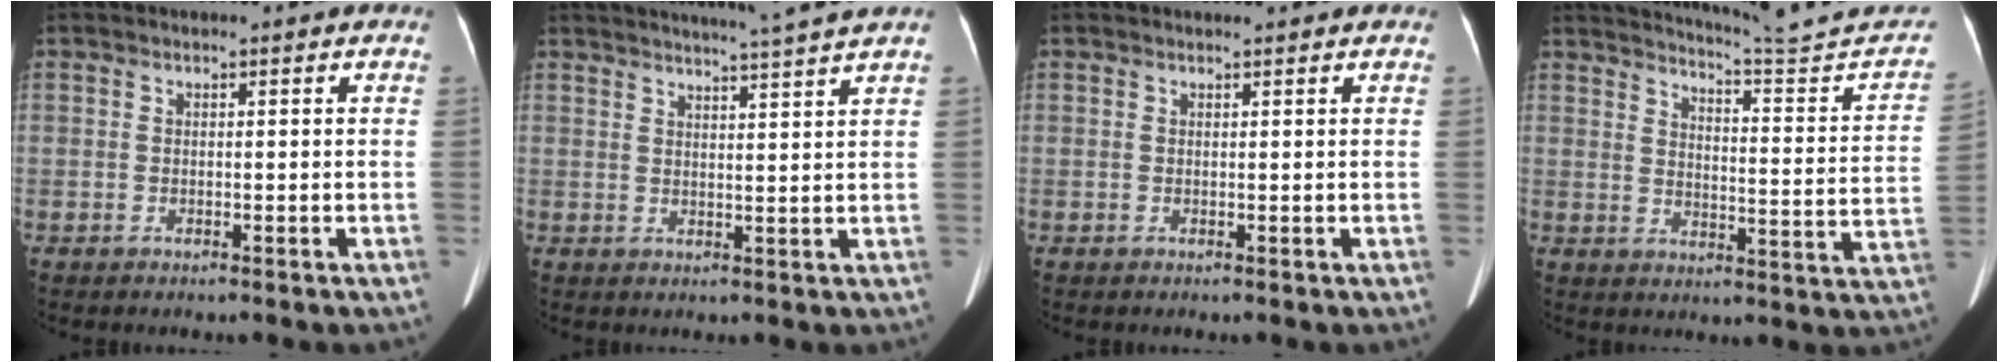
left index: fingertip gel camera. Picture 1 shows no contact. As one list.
[{"total": 8.6, "force": [7.7, -1.8, 3.4], "torque": [-0.049, -0.004, 0.097]}, {"total": 1.1, "force": [1.1, -0.1, 0.3], "torque": [-0.009, 0.005, 0.018]}, {"total": 19.3, "force": [18.2, -0.5, 6.2], "torque": [-0.087, -0.082, 0.223]}]